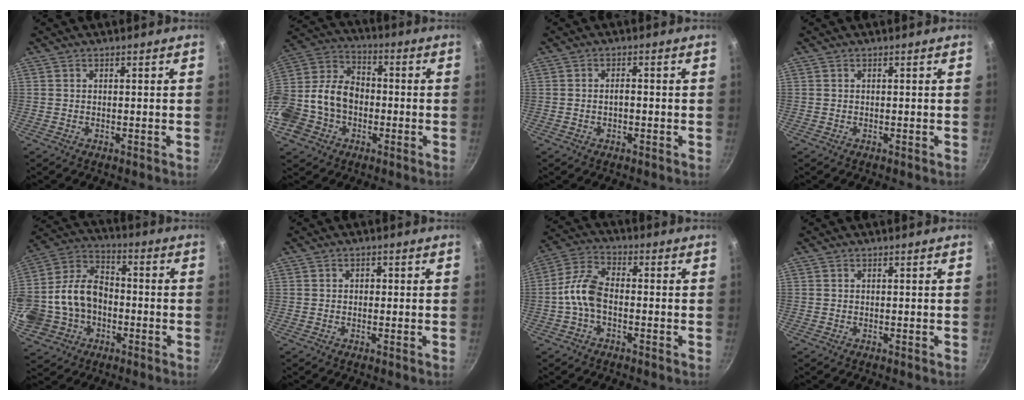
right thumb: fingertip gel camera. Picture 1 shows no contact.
{"total": 19.5, "force": [-4.3, 15.1, 11.6], "torque": [-0.234, 0.065, -0.082]}
{"total": 1.9, "force": [-0.4, 1.1, 1.5], "torque": [-0.021, 0.012, -0.007]}
{"total": 0.0}
{"total": 21.2, "force": [-4.0, 16.6, 12.5], "torque": [-0.266, 0.056, -0.068]}
{"total": 1.3, "force": [0.0, 1.1, 0.7], "torque": [-0.006, 0.004, -0.002]}
{"total": 7.7, "force": [-1.8, 4.4, 6.1], "torque": [-0.119, 0.036, -0.048]}
{"total": 0.0}